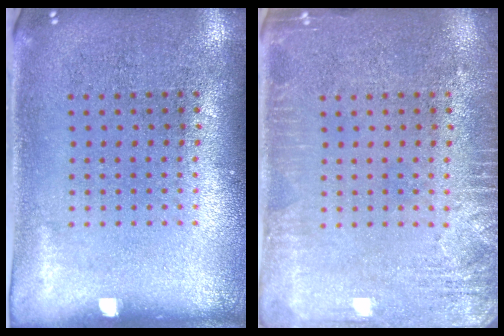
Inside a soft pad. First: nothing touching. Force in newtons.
{"total": 2.7, "press": 2.7, "slide": 0.4}